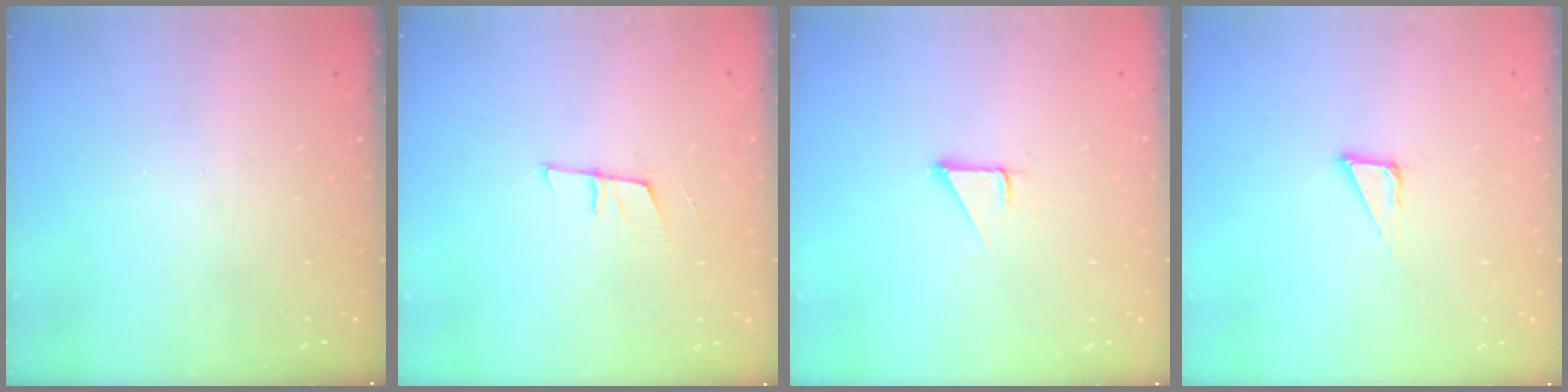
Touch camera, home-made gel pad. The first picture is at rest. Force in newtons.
{"total": 6.0, "press": 5.4, "slide": 2.5}
{"total": 1.6, "press": 1.6, "slide": 0.2}
{"total": 3.9, "press": 3.9, "slide": 0.2}